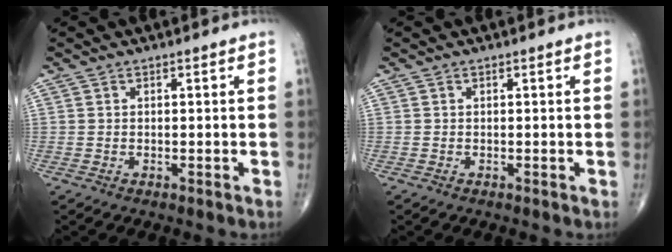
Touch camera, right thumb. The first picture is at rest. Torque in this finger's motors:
{"motor_torque": [0.14, -0.01, -0.14, -0.03, 0.01]}